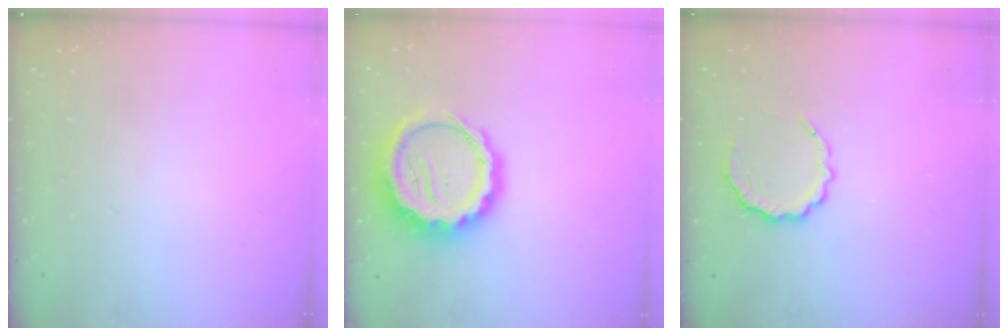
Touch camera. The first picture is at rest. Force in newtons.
{"total": 15.7, "press": 15.3, "slide": 3.3}
{"total": 9.1, "press": 9.0, "slide": 1.6}